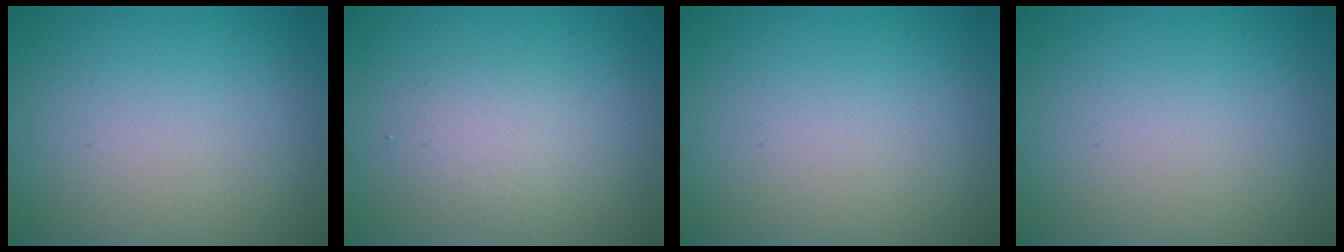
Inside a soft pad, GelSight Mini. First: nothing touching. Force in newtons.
{"total": 2.2, "press": 2.2, "slide": 0.1}
{"total": 0.0}
{"total": 0.0}